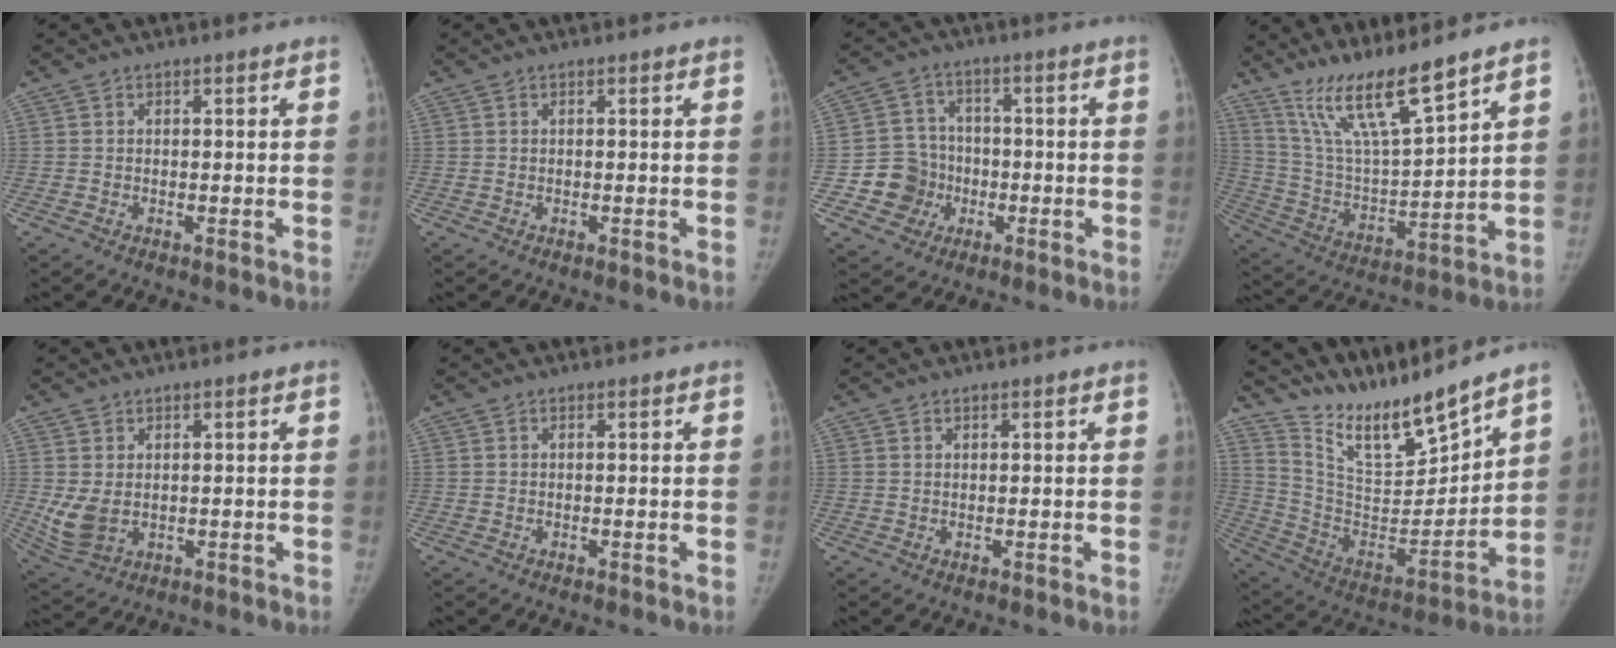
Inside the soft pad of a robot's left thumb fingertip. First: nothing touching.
{"total": 0.0}
{"total": 8.3, "force": [-2.3, 7.8, 1.5], "torque": [0.016, 0.018, -0.042]}
{"total": 14.5, "force": [11.4, 1.5, 8.9], "torque": [-0.156, -0.070, 0.225]}
{"total": 5.4, "force": [0.3, 3.9, 3.8], "torque": [-0.078, -0.012, 0.022]}
{"total": 0.0}
{"total": 0.0}
{"total": 17.8, "force": [16.0, 2.5, 7.4], "torque": [-0.097, -0.108, 0.304]}